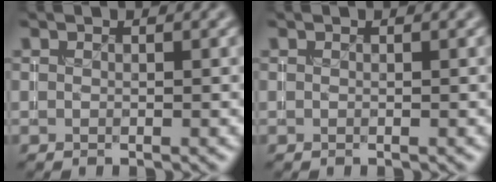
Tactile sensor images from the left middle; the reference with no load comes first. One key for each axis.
{"total": 0.0}